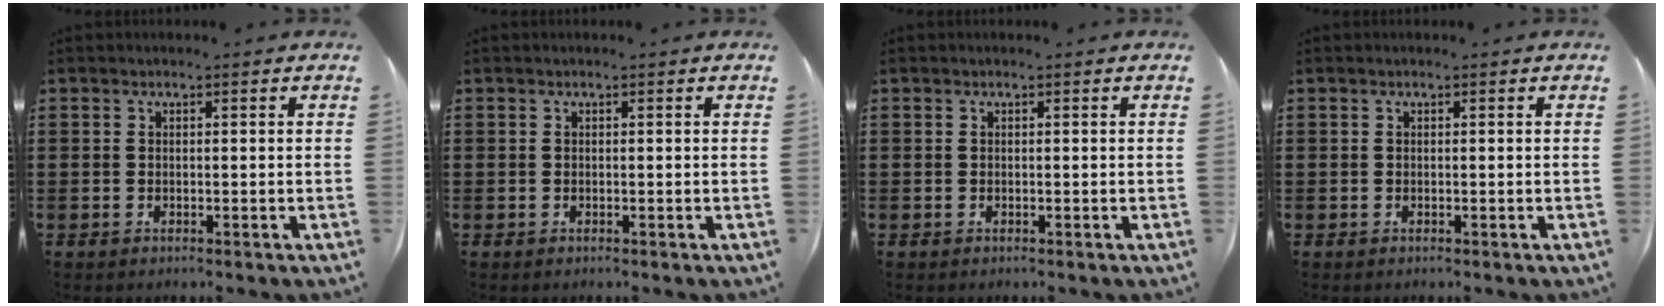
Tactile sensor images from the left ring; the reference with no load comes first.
{"total": 0.0}
{"total": 0.0}
{"total": 0.0}